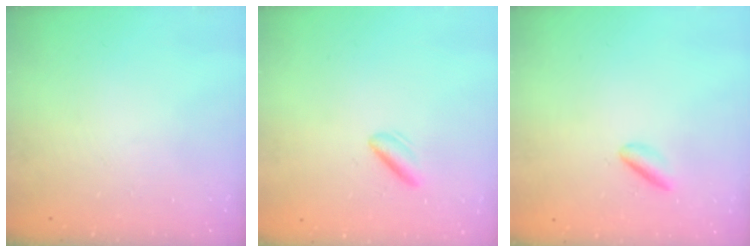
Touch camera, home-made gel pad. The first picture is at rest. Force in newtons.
{"total": 2.1, "press": 1.9, "slide": 1.0}
{"total": 1.8, "press": 1.7, "slide": 0.5}